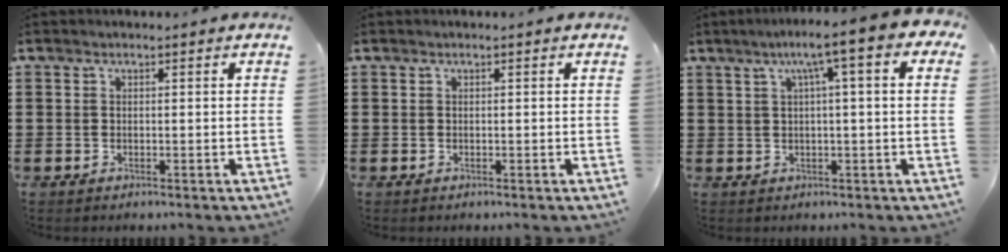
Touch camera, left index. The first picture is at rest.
{"total": 0.0}
{"total": 5.9, "force": [1.9, -0.1, 5.6], "torque": [-0.110, 0.001, 0.026]}